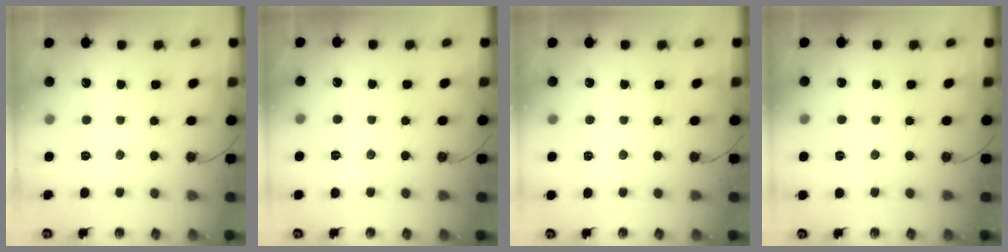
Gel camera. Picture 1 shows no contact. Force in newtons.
{"total": 5.5, "press": 5.3, "slide": 1.7}
{"total": 2.0, "press": 2.0, "slide": 0.4}
{"total": 3.3, "press": 2.6, "slide": 2.1}